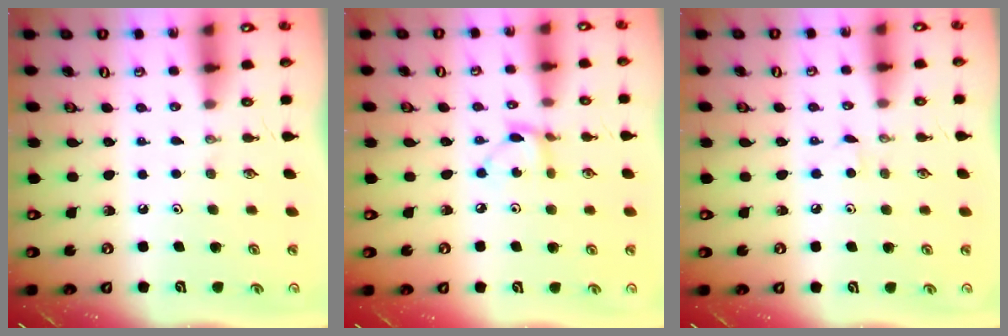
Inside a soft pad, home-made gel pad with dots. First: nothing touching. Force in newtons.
{"total": 3.0, "press": 3.0, "slide": 0.2}
{"total": 2.8, "press": 2.8, "slide": 0.3}